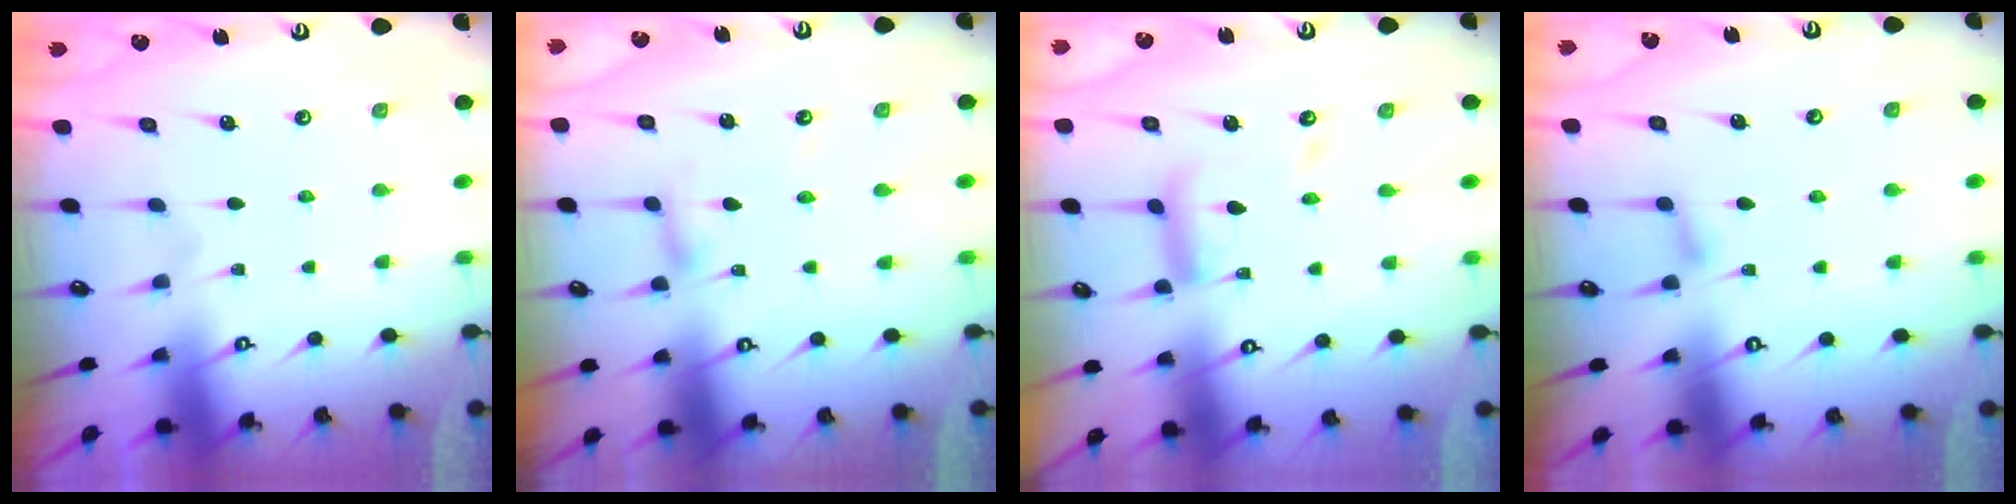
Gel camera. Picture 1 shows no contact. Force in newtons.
{"total": 2.4, "press": 2.4, "slide": 0.2}
{"total": 11.1, "press": 11.1, "slide": 0.9}
{"total": 4.3, "press": 4.3, "slide": 0.5}